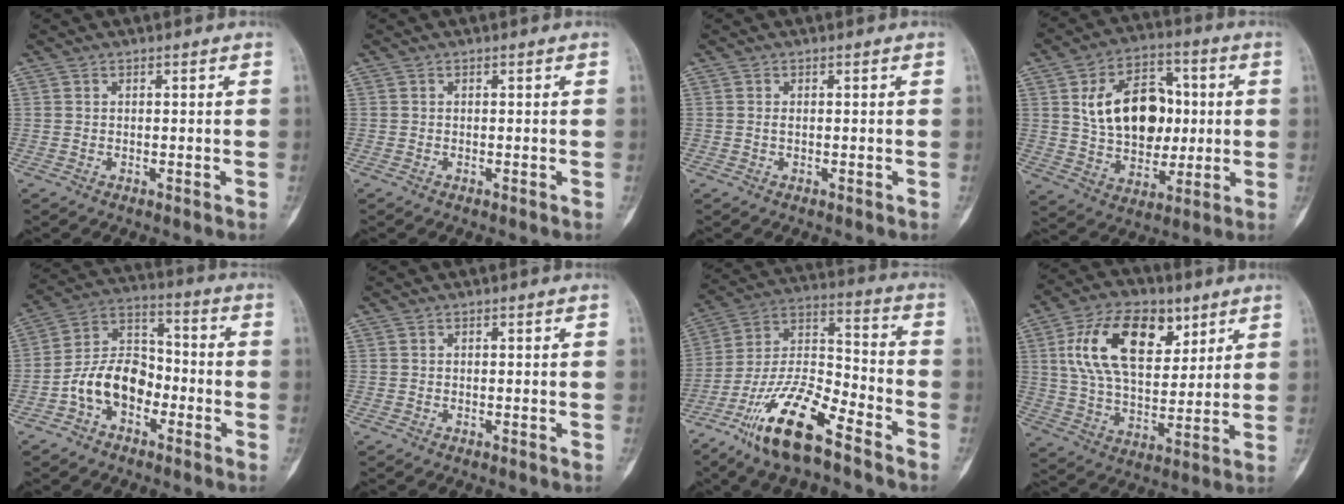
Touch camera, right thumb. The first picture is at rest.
{"total": 0.0}
{"total": 0.6, "force": [-0.2, 0.3, 0.5], "torque": [-0.013, -0.001, -0.003]}
{"total": 18.2, "force": [2.5, 12.4, 13.0], "torque": [-0.168, 0.009, 0.047]}
{"total": 11.6, "force": [-4.3, 7.8, 7.5], "torque": [-0.118, 0.052, -0.087]}
{"total": 0.0}
{"total": 17.6, "force": [-11.4, 5.1, 12.3], "torque": [-0.226, 0.070, -0.215]}
{"total": 18.5, "force": [7.4, 10.5, 13.2], "torque": [-0.205, -0.019, 0.134]}